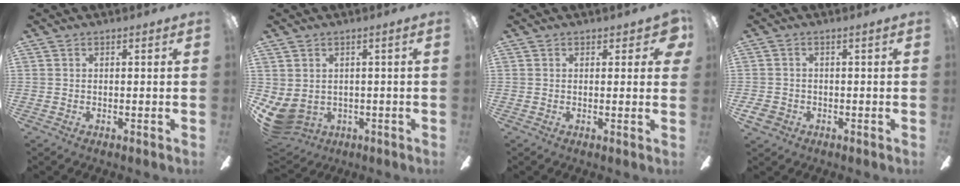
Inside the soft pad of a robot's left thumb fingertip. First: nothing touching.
{"total": 4.9, "force": [-0.5, 3.8, 3.0], "torque": [-0.091, -0.008, -0.010]}
{"total": 3.0, "force": [1.6, 1.6, 2.0], "torque": [-0.016, -0.003, 0.024]}
{"total": 3.2, "force": [-1.6, 2.2, 1.7], "torque": [-0.038, 0.005, -0.032]}